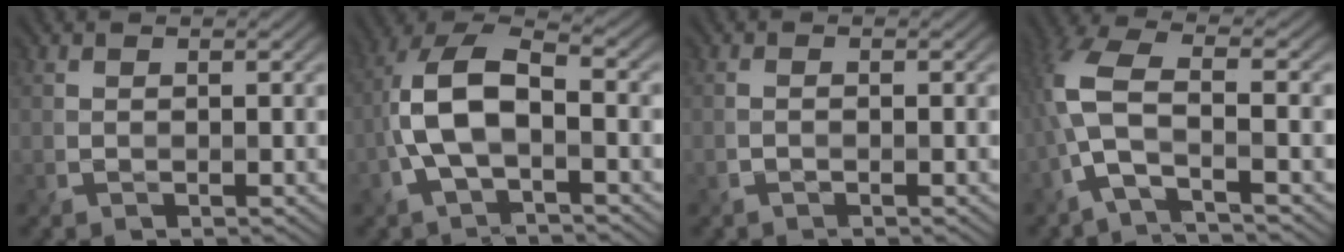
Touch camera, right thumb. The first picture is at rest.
{"total": 9.5, "force": [-1.9, 4.5, 8.2], "torque": [-0.181, 0.016, -0.041]}
{"total": 0.6, "force": [-0.5, 0.0, 0.2], "torque": [-0.003, -0.002, -0.012]}
{"total": 7.3, "force": [-2.0, 2.2, 6.6], "torque": [-0.160, 0.018, -0.064]}